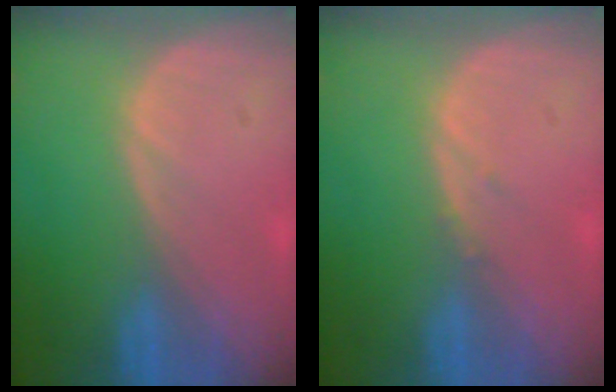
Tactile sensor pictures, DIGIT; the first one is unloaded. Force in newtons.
{"total": 0.6, "press": 0.6, "slide": 0.3}